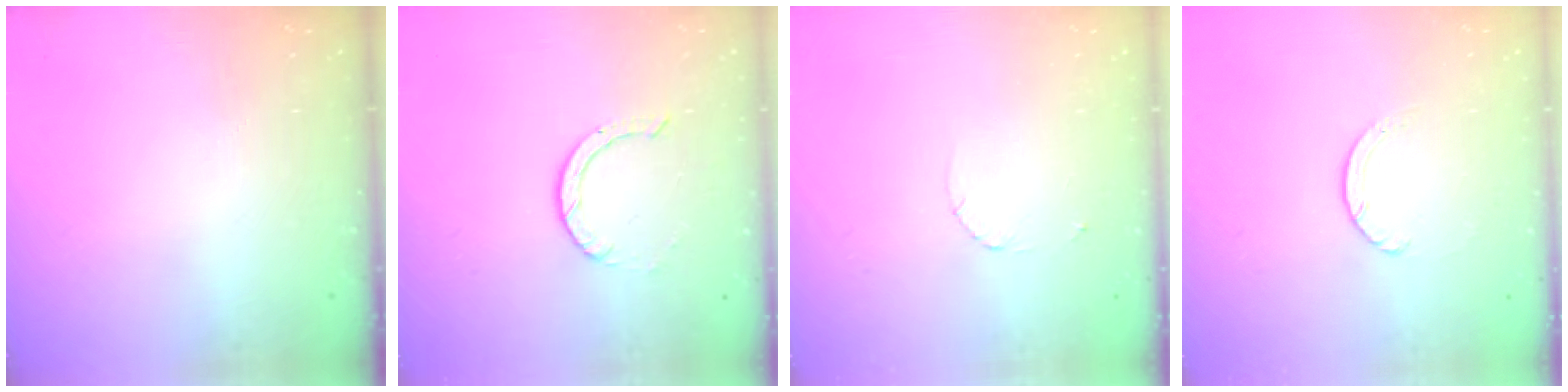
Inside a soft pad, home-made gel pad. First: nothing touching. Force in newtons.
{"total": 2.2, "press": 2.2, "slide": 0.2}
{"total": 1.6, "press": 1.6, "slide": 0.2}
{"total": 1.3, "press": 1.2, "slide": 0.2}